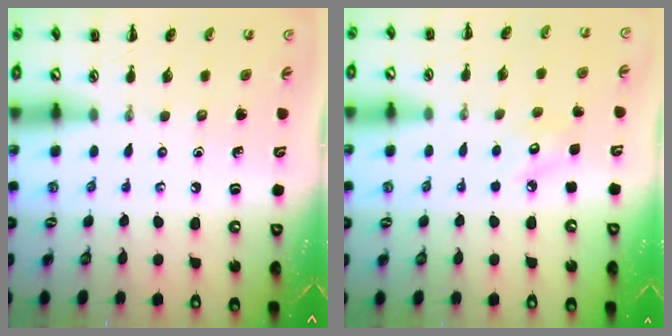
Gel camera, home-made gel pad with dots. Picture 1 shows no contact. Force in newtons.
{"total": 4.0, "press": 3.9, "slide": 0.8}